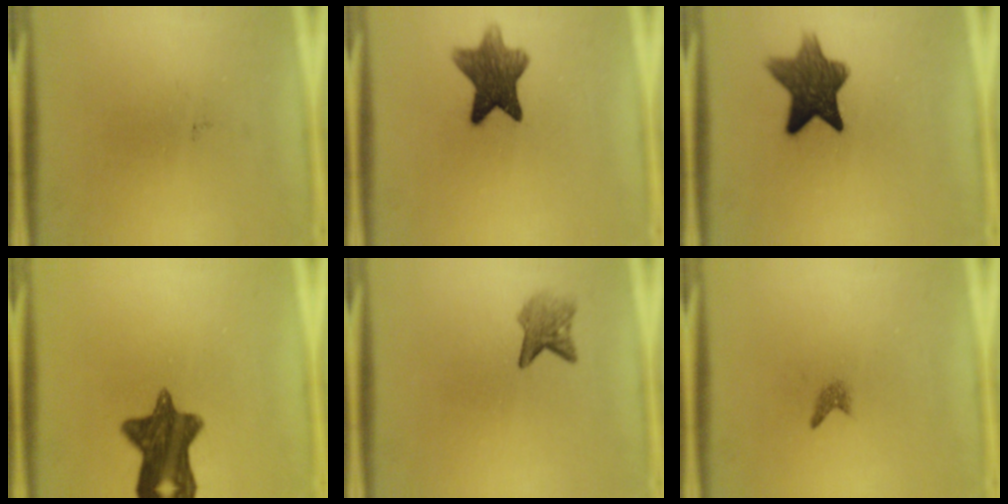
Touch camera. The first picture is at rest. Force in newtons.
{"total": 8.9}
{"total": 9.8}
{"total": 11.6}
{"total": 2.9}
{"total": 0.9}